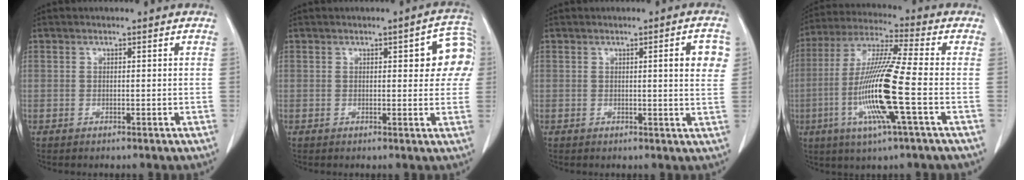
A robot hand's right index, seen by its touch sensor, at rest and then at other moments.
{"total": 7.0, "force": [1.9, 2.4, 6.3], "torque": [-0.060, 0.018, 0.014]}
{"total": 4.8, "force": [1.3, 0.6, 4.6], "torque": [-0.052, -0.001, 0.012]}
{"total": 15.6, "force": [-3.6, -0.2, 15.1], "torque": [-0.314, -0.011, -0.079]}